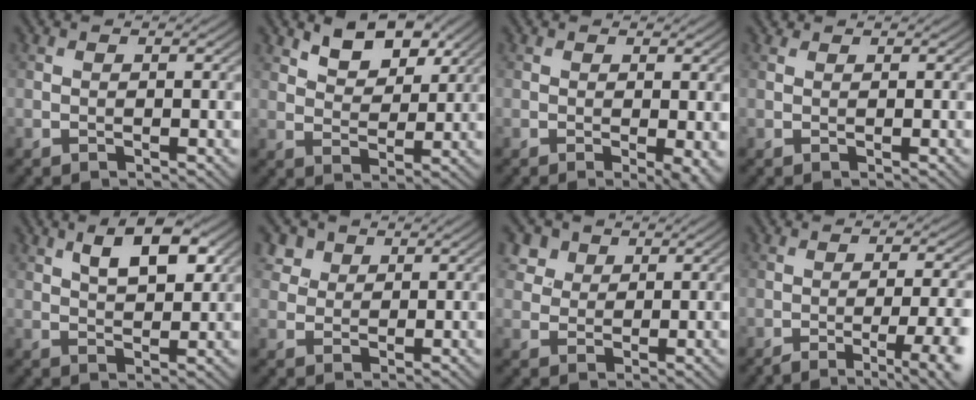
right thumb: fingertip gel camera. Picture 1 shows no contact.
{"total": 6.1, "force": [4.0, 3.1, 3.5], "torque": [-0.064, -0.005, 0.072]}
{"total": 2.3, "force": [-0.3, 0.4, 2.2], "torque": [-0.032, -0.007, -0.006]}
{"total": 0.5, "force": [0.5, 0.2, 0.0], "torque": [-0.001, 0.000, 0.011]}
{"total": 6.6, "force": [3.1, 2.9, 5.1], "torque": [-0.089, 0.005, 0.053]}
{"total": 3.9, "force": [2.4, 2.8, 1.4], "torque": [-0.045, -0.008, 0.058]}
{"total": 4.5, "force": [2.7, 3.1, 1.6], "torque": [-0.052, -0.007, 0.063]}
{"total": 7.3, "force": [-3.4, 1.6, 6.2], "torque": [-0.085, 0.000, -0.046]}